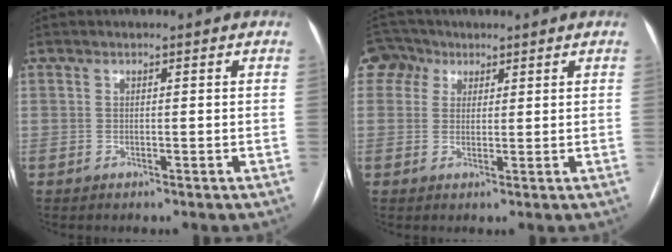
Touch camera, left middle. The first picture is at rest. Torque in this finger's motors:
{"motor_torque": [0.02, 0.01, -0.02, -0.02]}